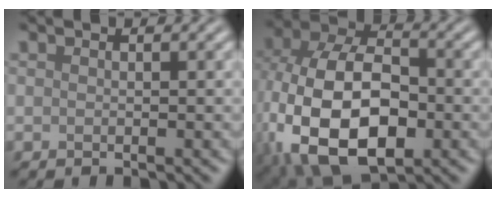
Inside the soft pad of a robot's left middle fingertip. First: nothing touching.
{"total": 16.1, "force": [-3.4, 10.1, 12.1], "torque": [-0.238, -0.018, -0.049]}